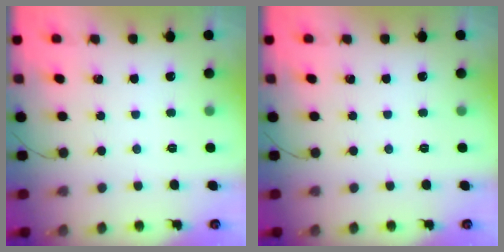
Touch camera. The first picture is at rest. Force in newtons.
{"total": 0.0}